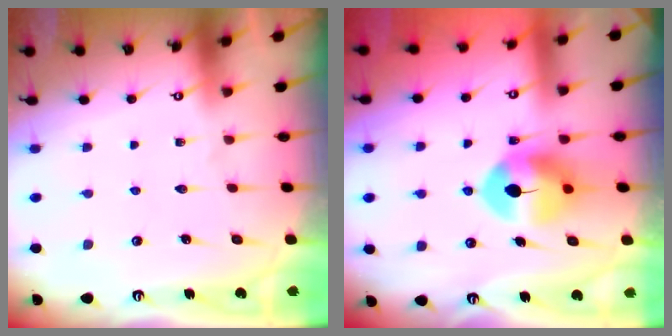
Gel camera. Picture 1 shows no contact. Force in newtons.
{"total": 8.8, "press": 8.7, "slide": 1.2}